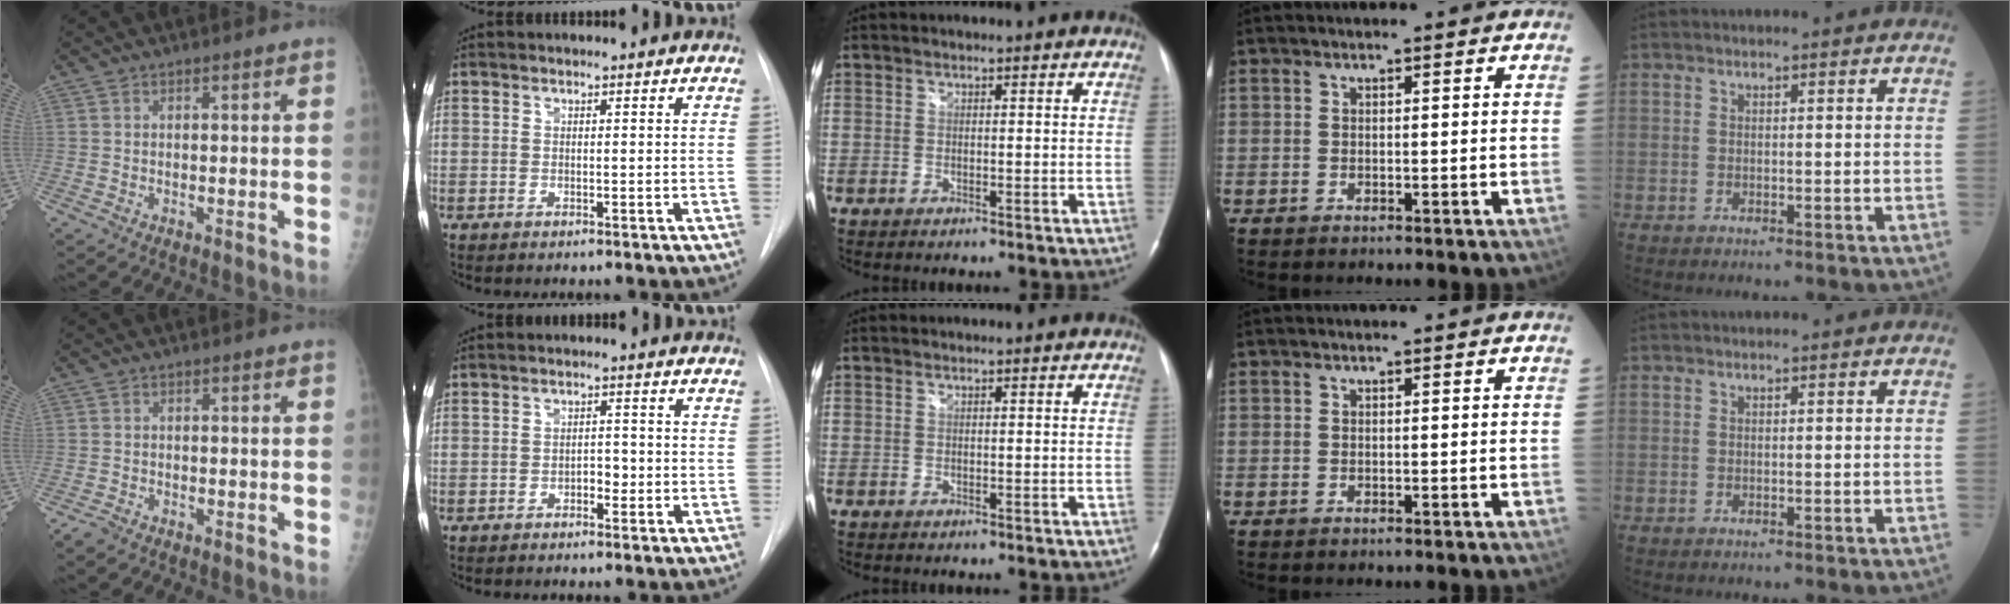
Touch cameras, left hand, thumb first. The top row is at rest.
{"thumb": {"total": 1.6, "force": [-1.5, 0.5, 0.4], "torque": [-0.017, 0.000, -0.028]}, "index": {"total": 2.0, "force": [-0.9, 1.1, 1.4], "torque": [-0.016, 0.007, -0.012]}}